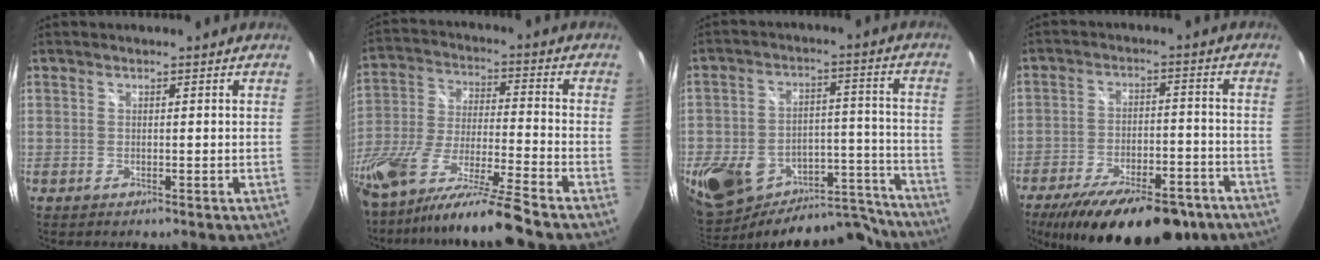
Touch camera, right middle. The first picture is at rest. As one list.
[{"total": 20.1, "force": [-16.4, -0.5, 11.7], "torque": [-0.217, -0.060, -0.292]}, {"total": 23.0, "force": [-17.0, 11.3, 10.6], "torque": [-0.222, 0.012, -0.227]}, {"total": 22.1, "force": [-16.2, 8.1, 12.8], "torque": [-0.225, -0.031, -0.225]}]